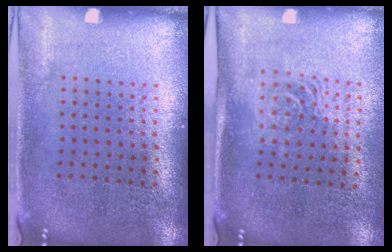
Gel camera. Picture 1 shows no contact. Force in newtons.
{"total": 1.7, "press": 1.3, "slide": 1.1}